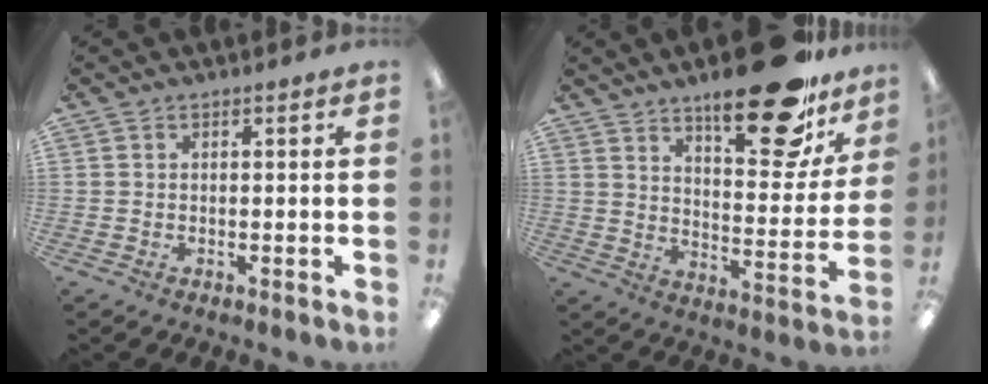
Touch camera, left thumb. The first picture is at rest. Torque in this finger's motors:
{"motor_torque": [0.94, 0.43, 1.34, -1.35, 0.10]}